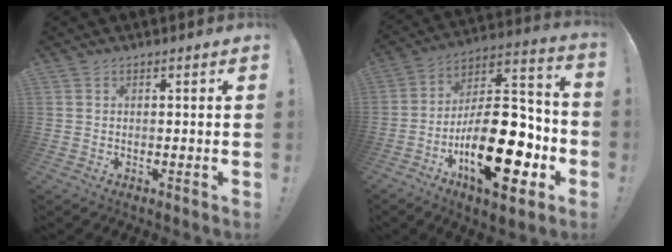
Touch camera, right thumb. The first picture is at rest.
{"total": 26.9, "force": [-8.8, 11.9, 22.4], "torque": [-0.373, 0.051, -0.132]}